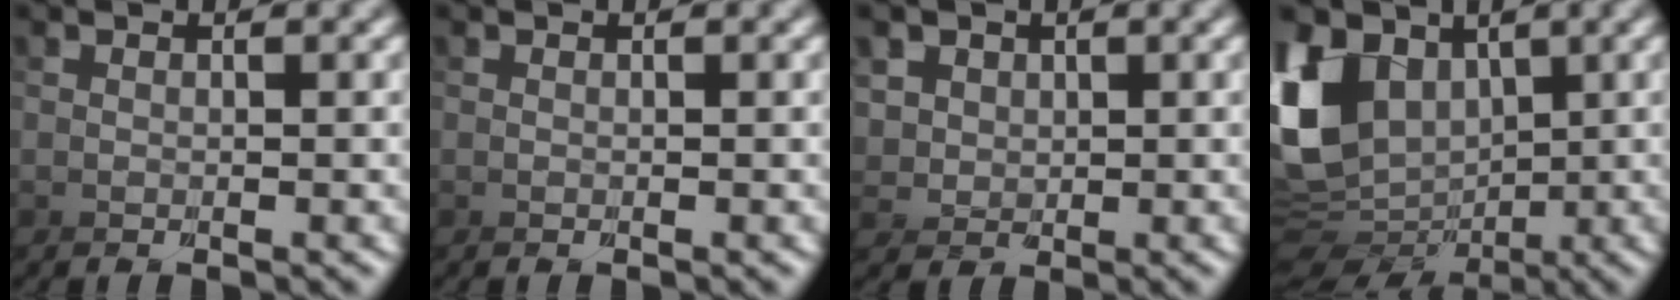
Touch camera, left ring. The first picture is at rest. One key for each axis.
{"total": 0.0}
{"total": 6.1, "fx": 2.1, "fy": 5.6, "fz": -0.8, "tx": -0.036, "ty": -0.018, "tz": 0.034}
{"total": 7.1, "fx": 1.1, "fy": 6.3, "fz": 3.1, "tx": -0.093, "ty": -0.003, "tz": 0.014}